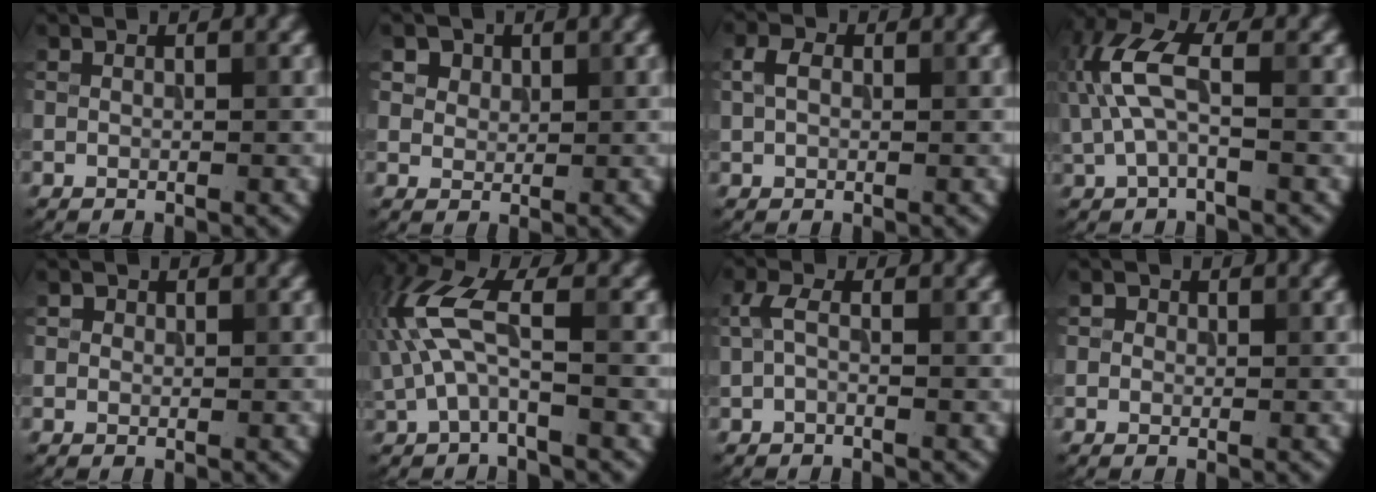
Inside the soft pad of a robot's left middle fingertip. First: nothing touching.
{"total": 4.0, "force": [2.5, 2.6, 1.7], "torque": [-0.054, 0.001, 0.047]}
{"total": 2.0, "force": [0.5, 1.4, 1.3], "torque": [-0.029, 0.006, 0.005]}
{"total": 5.1, "force": [0.6, 2.2, 4.6], "torque": [-0.113, 0.016, 0.007]}
{"total": 0.8, "force": [0.3, 0.7, 0.2], "torque": [-0.003, -0.003, -0.002]}
{"total": 5.2, "force": [0.3, 1.9, 4.9], "torque": [-0.118, 0.017, -0.001]}
{"total": 1.5, "force": [-0.2, 0.6, 1.4], "torque": [-0.034, 0.004, -0.007]}
{"total": 0.8, "force": [0.3, 0.8, 0.2], "torque": [-0.002, -0.005, -0.002]}